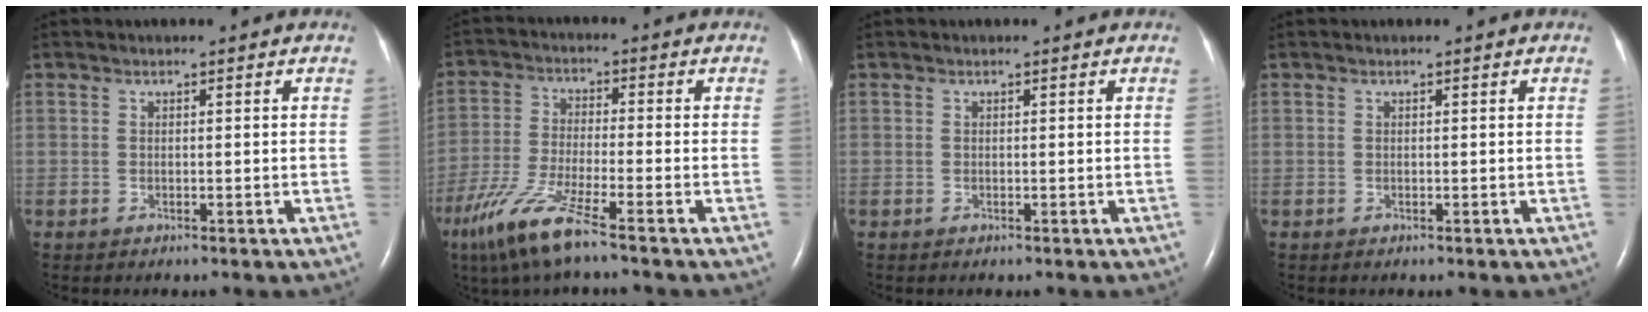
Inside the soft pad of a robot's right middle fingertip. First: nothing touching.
{"total": 9.3, "force": [-6.2, 0.2, 7.0], "torque": [-0.155, -0.030, -0.125]}
{"total": 0.0}
{"total": 0.0}